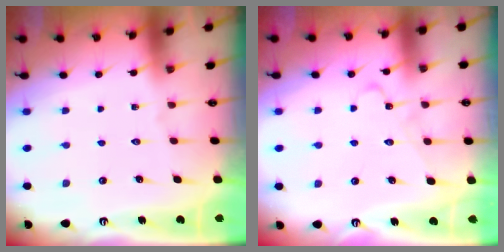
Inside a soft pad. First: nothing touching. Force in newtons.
{"total": 3.1, "press": 3.1, "slide": 0.5}